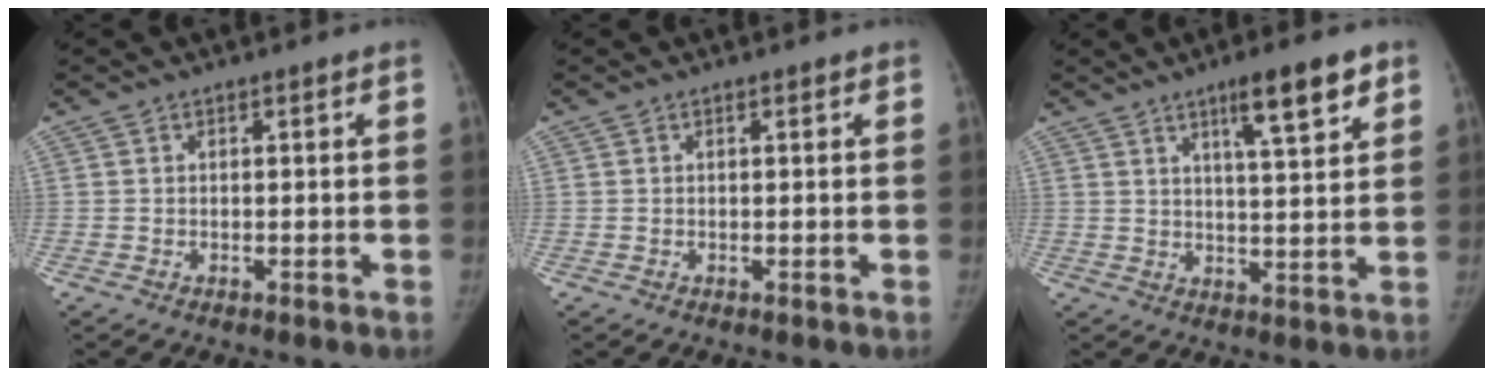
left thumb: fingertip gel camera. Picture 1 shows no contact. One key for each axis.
{"total": 0.0}
{"total": 9.5, "fx": 5.6, "fy": 1.8, "fz": 7.5, "tx": -0.102, "ty": -0.028, "tz": 0.085}